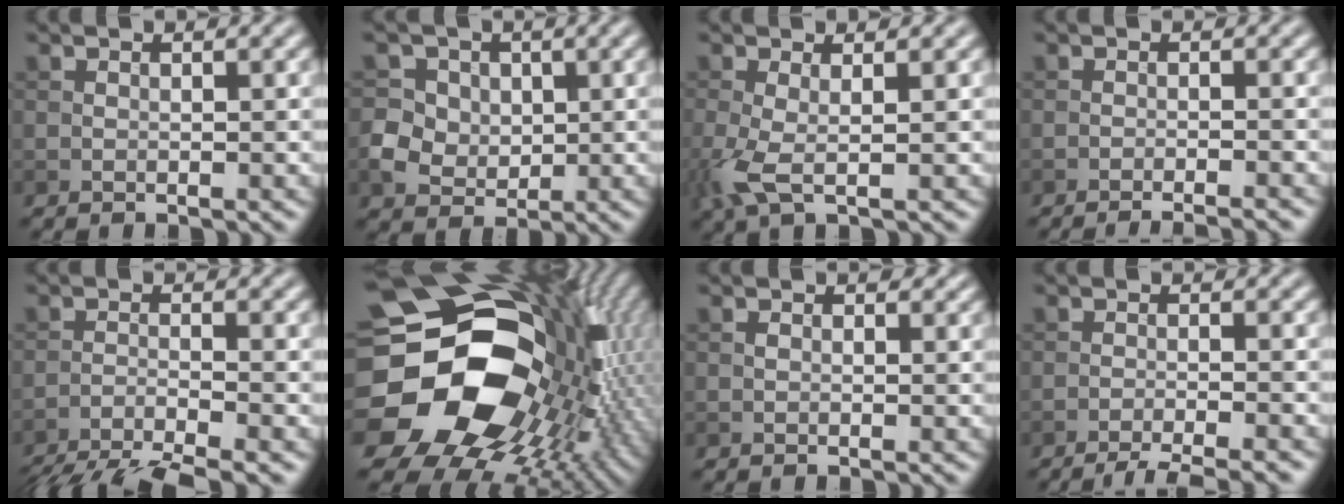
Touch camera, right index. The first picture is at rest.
{"total": 4.6, "force": [0.3, 4.2, 1.8], "torque": [-0.029, 0.009, 0.005]}
{"total": 3.3, "force": [-0.5, 1.0, 3.1], "torque": [-0.083, -0.009, -0.014]}
{"total": 3.7, "force": [-3.1, 0.5, 1.9], "torque": [-0.021, 0.004, -0.048]}
{"total": 8.4, "force": [-7.2, 1.4, 4.1], "torque": [-0.068, -0.023, -0.119]}
{"total": 22.2, "force": [-1.2, 17.3, 13.8], "torque": [-0.269, -0.030, -0.023]}
{"total": 0.8, "force": [0.2, 0.6, 0.5], "torque": [-0.008, -0.002, 0.002]}
{"total": 5.0, "force": [-4.2, 0.8, 2.5], "torque": [-0.036, -0.007, -0.068]}